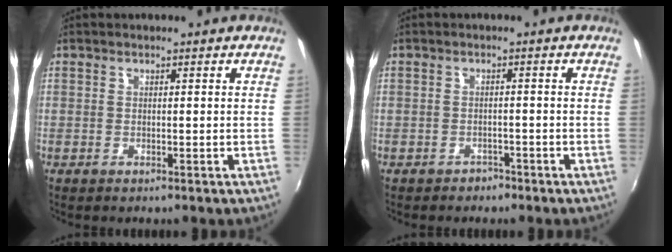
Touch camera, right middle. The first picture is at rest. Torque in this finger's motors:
{"motor_torque": [0.43, -0.36, -0.02, -0.01]}